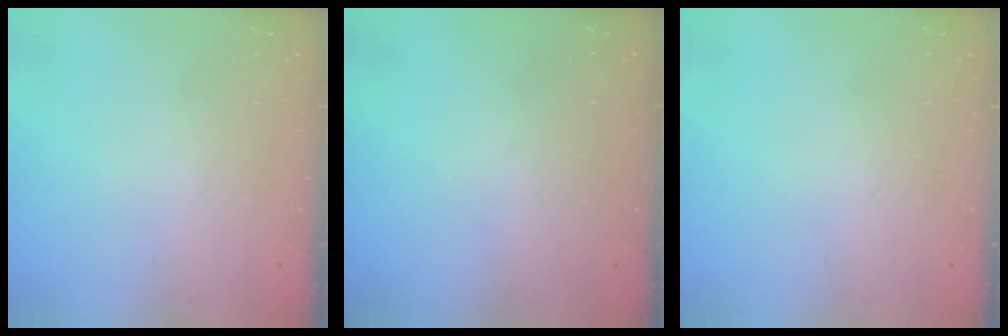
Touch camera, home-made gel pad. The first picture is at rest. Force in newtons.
{"total": 2.9, "press": 2.8, "slide": 0.9}
{"total": 0.0}